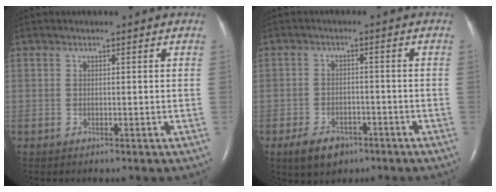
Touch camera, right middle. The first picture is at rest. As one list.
[{"total": 5.5, "force": [-3.5, 3.2, 2.8], "torque": [-0.057, -0.001, -0.052]}]